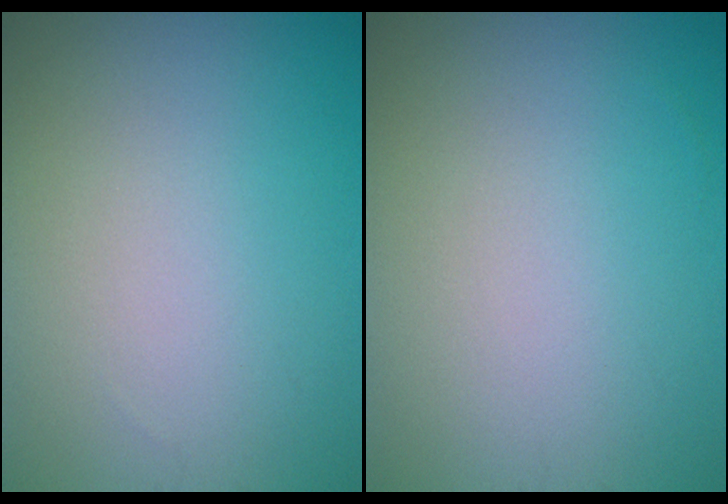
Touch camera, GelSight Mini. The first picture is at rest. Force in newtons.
{"total": 0.0}